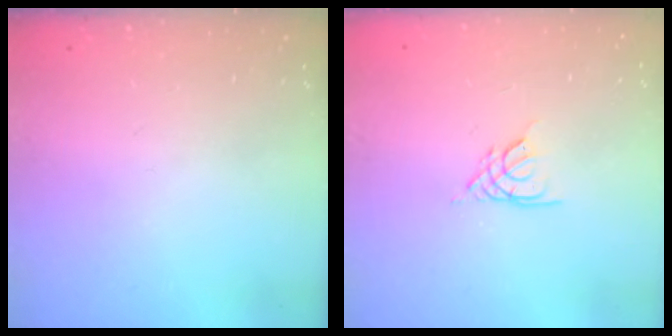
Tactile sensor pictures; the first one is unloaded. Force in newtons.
{"total": 2.7, "press": 2.7, "slide": 0.4}